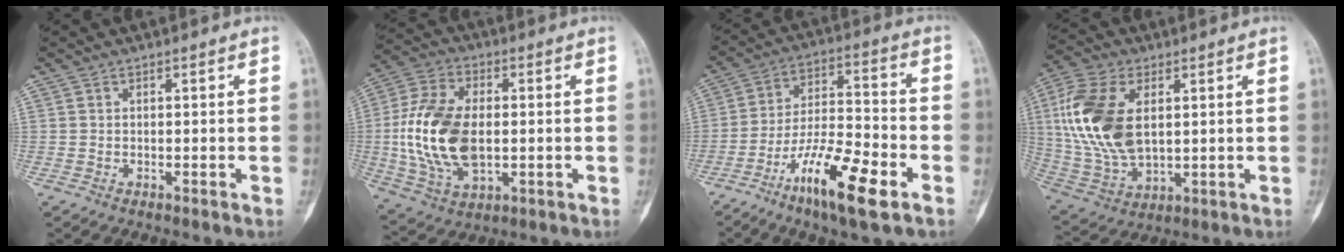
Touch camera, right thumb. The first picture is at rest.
{"total": 18.0, "force": [-0.6, 10.7, 14.5], "torque": [-0.290, 0.003, -0.004]}
{"total": 15.8, "force": [-8.2, 3.8, 12.9], "torque": [-0.234, 0.044, -0.144]}
{"total": 17.7, "force": [3.2, 10.2, 14.0], "torque": [-0.297, -0.009, 0.068]}